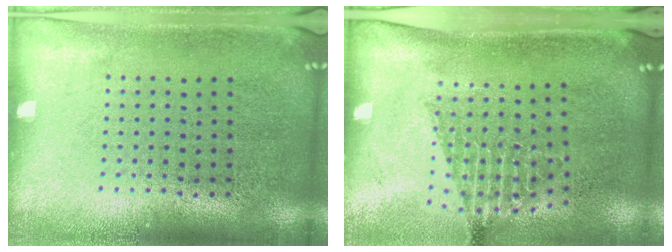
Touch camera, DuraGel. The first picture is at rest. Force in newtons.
{"total": 1.3, "press": 1.0, "slide": 0.9}